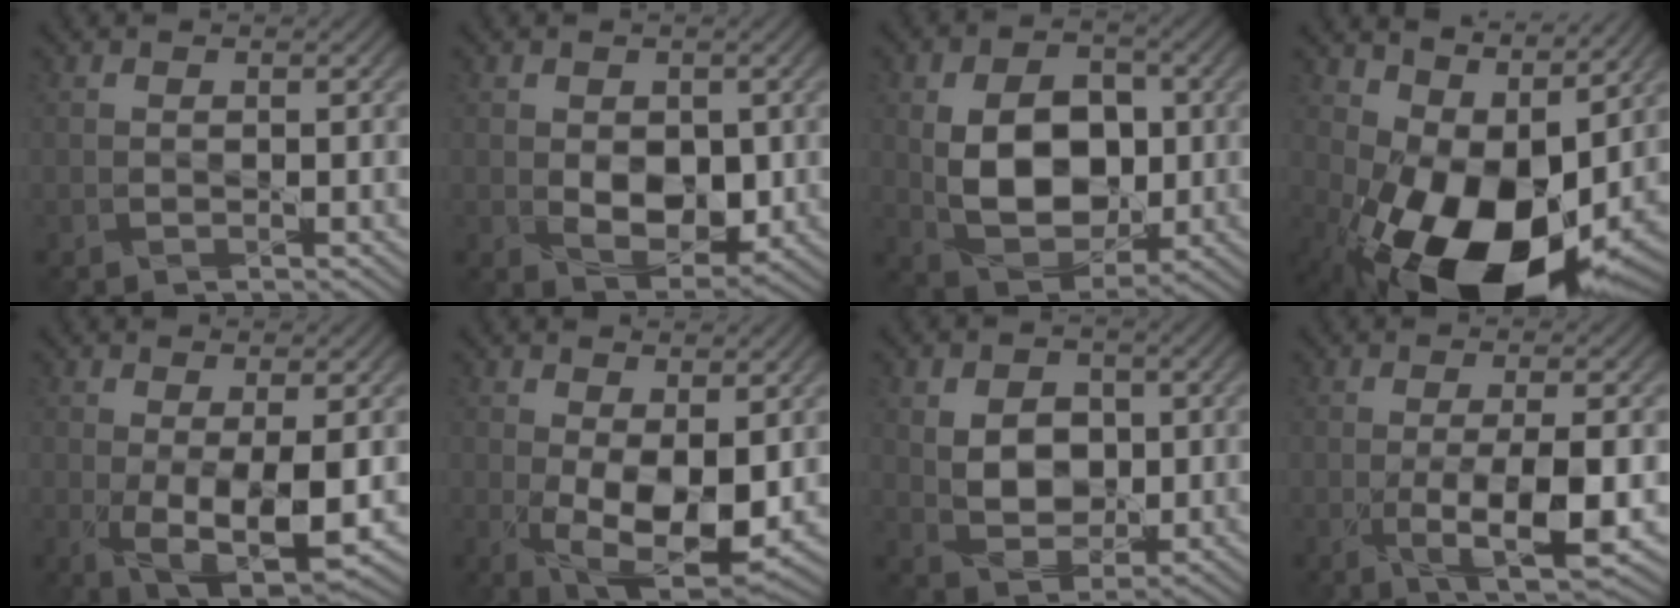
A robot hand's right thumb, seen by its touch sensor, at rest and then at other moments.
{"total": 5.1, "force": [0.0, 3.4, 3.8], "torque": [-0.070, -0.012, 0.005]}
{"total": 10.3, "force": [0.2, 7.1, 7.5], "torque": [-0.146, -0.005, 0.002]}
{"total": 17.2, "force": [-0.7, 9.7, 14.2], "torque": [-0.243, -0.026, 0.001]}
{"total": 6.8, "force": [-0.6, 2.5, 6.2], "torque": [-0.125, -0.015, -0.002]}
{"total": 8.3, "force": [0.0, 4.0, 7.2], "torque": [-0.146, -0.017, 0.011]}
{"total": 5.4, "force": [0.9, 4.0, 3.5], "torque": [-0.075, -0.002, 0.014]}
{"total": 6.6, "force": [-1.4, 1.5, 6.3], "torque": [-0.115, -0.005, -0.021]}